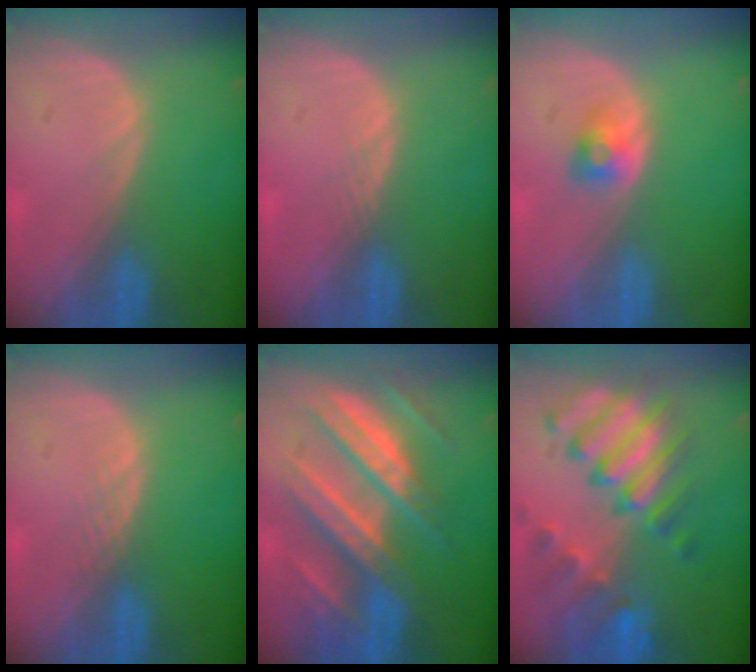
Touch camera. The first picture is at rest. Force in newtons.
{"total": 1.0, "press": 0.8, "slide": 0.5}
{"total": 2.7, "press": 2.4, "slide": 1.1}
{"total": 1.3, "press": 1.2, "slide": 0.1}
{"total": 11.4, "press": 11.3, "slide": 1.0}
{"total": 11.3, "press": 9.8, "slide": 5.7}